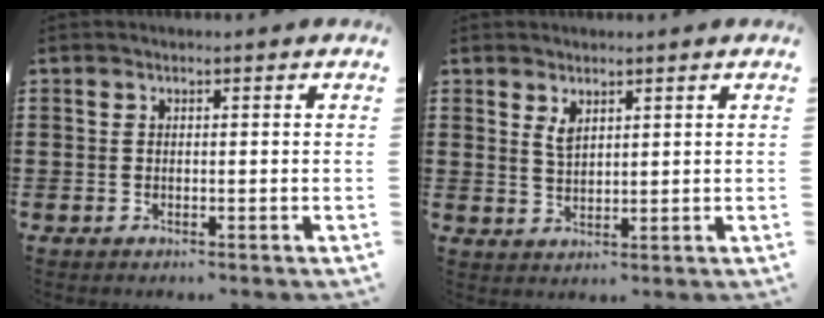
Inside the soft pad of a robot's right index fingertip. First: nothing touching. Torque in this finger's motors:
{"motor_torque": [0.49, 0.49, 0.21, 0.05]}